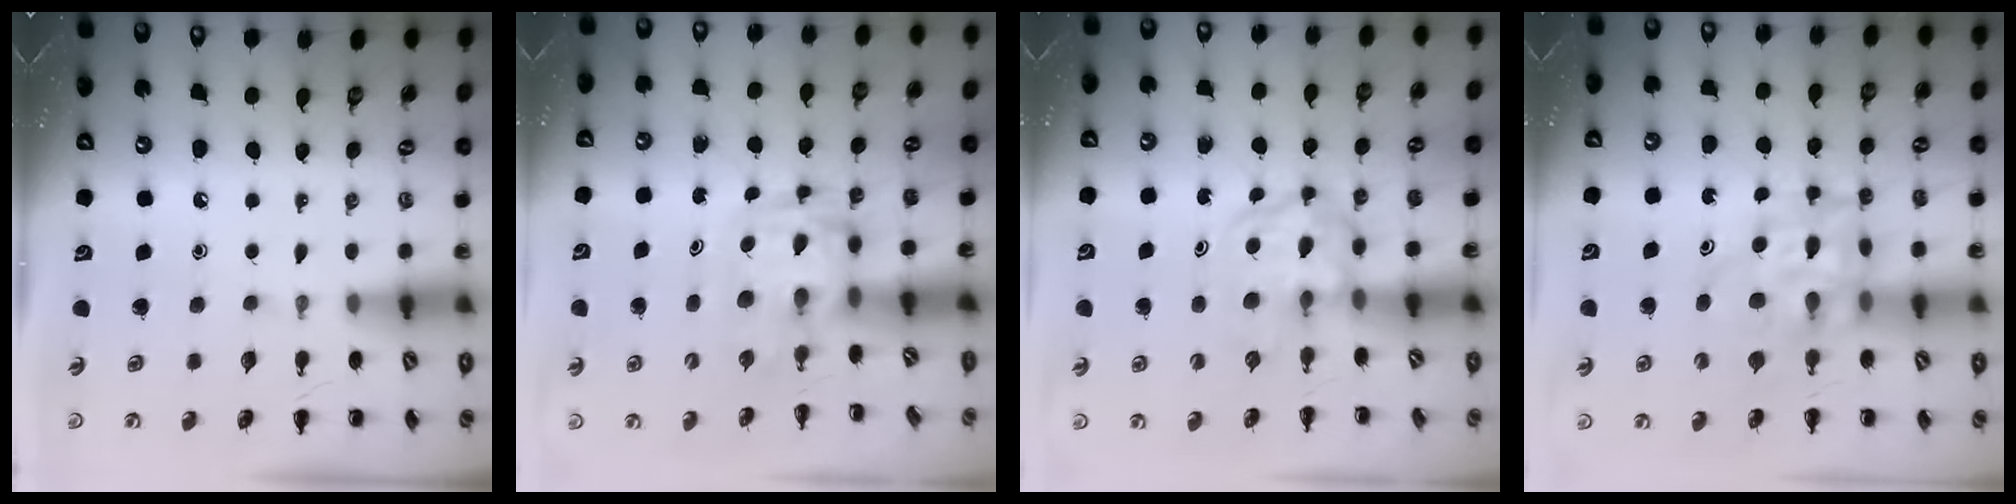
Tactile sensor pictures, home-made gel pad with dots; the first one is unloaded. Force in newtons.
{"total": 2.8, "press": 2.8, "slide": 0.5}
{"total": 3.8, "press": 3.7, "slide": 0.4}
{"total": 11.4, "press": 10.9, "slide": 3.4}